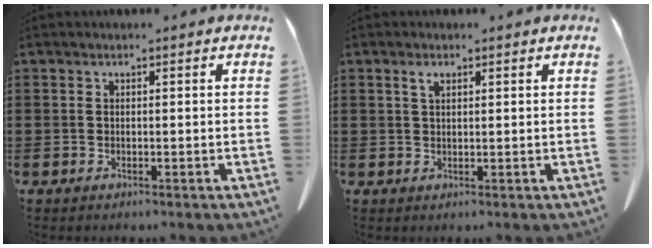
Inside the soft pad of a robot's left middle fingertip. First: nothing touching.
{"total": 1.6, "force": [0.9, 0.5, 1.3], "torque": [-0.028, 0.004, 0.015]}